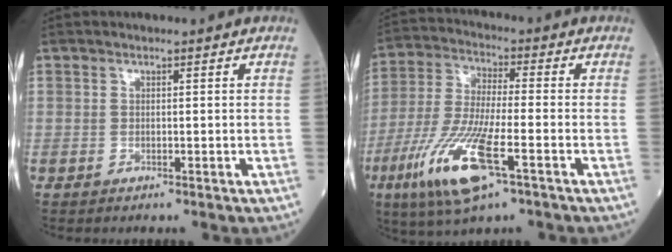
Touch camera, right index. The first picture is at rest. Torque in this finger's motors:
{"motor_torque": [1.07, -1.07, 0.36, 0.21]}